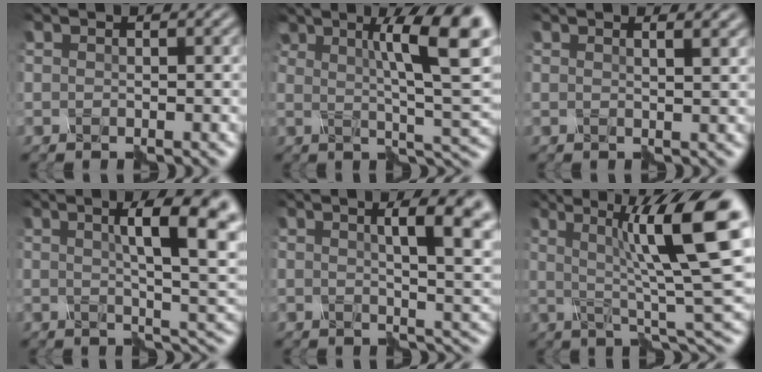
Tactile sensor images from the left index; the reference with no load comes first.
{"total": 9.5, "force": [4.2, 1.8, 8.4], "torque": [-0.109, 0.015, 0.073]}
{"total": 2.7, "force": [1.5, 1.2, 1.9], "torque": [0.000, 0.020, -0.004]}
{"total": 10.5, "force": [3.3, 3.0, 9.5], "torque": [-0.097, 0.018, 0.046]}
{"total": 8.6, "force": [2.7, 3.2, 7.5], "torque": [-0.049, 0.026, 0.033]}
{"total": 10.4, "force": [2.9, 1.6, 9.9], "torque": [-0.135, 0.018, 0.051]}